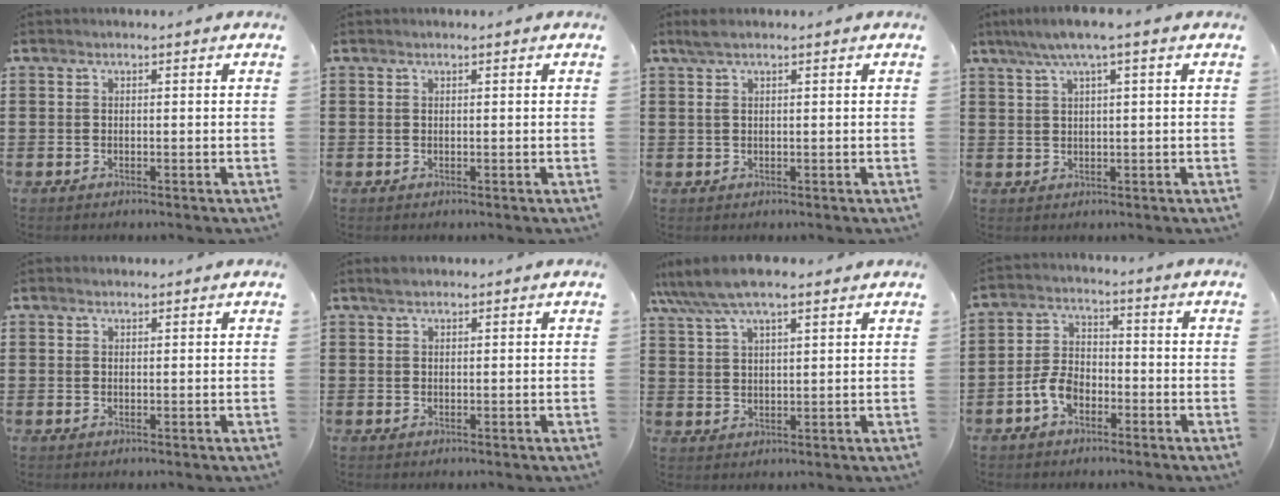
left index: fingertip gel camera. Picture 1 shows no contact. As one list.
[{"total": 0.0}, {"total": 1.7, "force": [0.6, 0.3, 1.6], "torque": [-0.032, 0.001, 0.011]}, {"total": 4.7, "force": [2.2, 0.2, 4.1], "torque": [-0.085, 0.004, 0.034]}, {"total": 0.6, "force": [0.6, 0.2, 0.1], "torque": [-0.003, 0.002, 0.012]}, {"total": 1.3, "force": [1.0, 0.4, 0.6], "torque": [-0.014, 0.001, 0.019]}, {"total": 6.4, "force": [5.0, 1.6, 3.5], "torque": [-0.081, -0.003, 0.091]}, {"total": 5.2, "force": [-2.6, 3.0, 3.4], "torque": [-0.087, 0.004, -0.057]}]